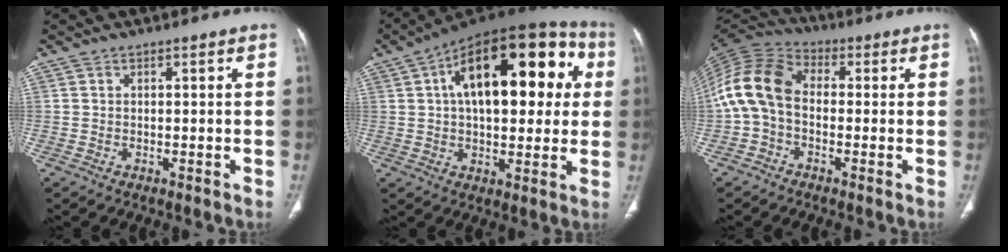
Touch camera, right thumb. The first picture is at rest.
{"total": 26.0, "force": [6.1, 12.9, 21.7], "torque": [-0.295, 0.035, 0.086]}
{"total": 12.1, "force": [-0.8, 8.4, 8.7], "torque": [-0.175, 0.032, -0.029]}